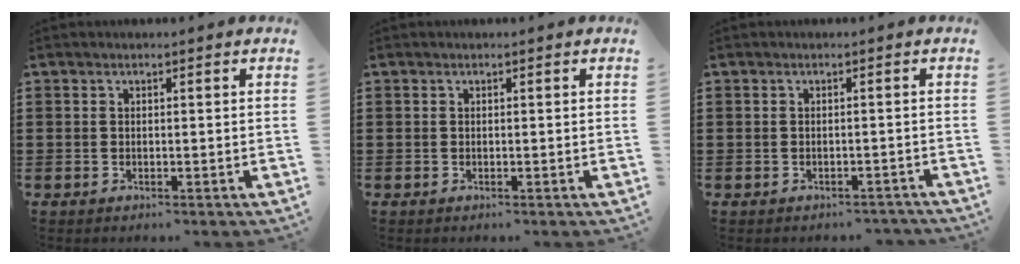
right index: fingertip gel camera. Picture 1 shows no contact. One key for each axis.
{"total": 0.0}
{"total": 1.4, "fx": -1.3, "fy": 0.5, "fz": 0.0, "tx": -0.005, "ty": 0.003, "tz": -0.029}